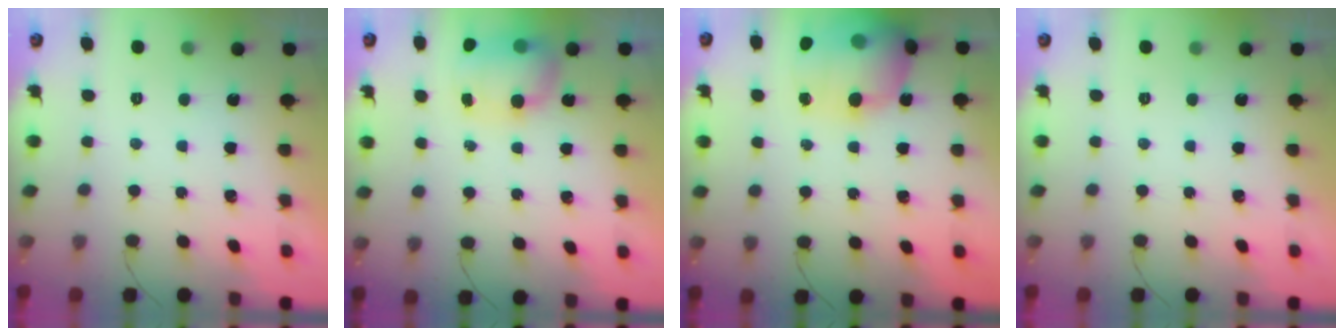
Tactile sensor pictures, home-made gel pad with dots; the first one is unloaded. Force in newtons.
{"total": 7.9, "press": 7.8, "slide": 1.2}
{"total": 20.4, "press": 19.9, "slide": 4.2}
{"total": 0.0}